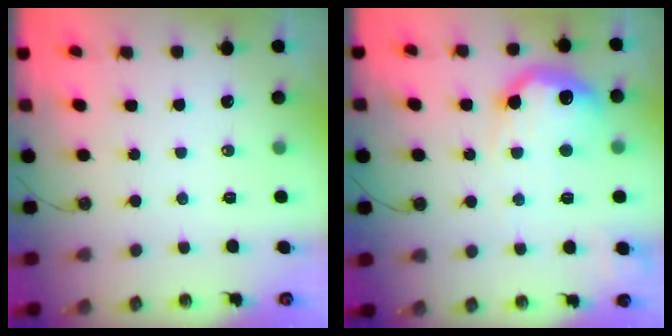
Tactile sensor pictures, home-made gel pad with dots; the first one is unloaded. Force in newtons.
{"total": 18.2, "press": 18.1, "slide": 1.5}